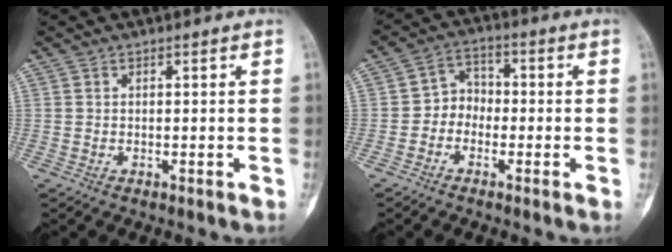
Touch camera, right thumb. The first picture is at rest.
{"total": 5.1, "force": [-1.6, 4.3, 2.2], "torque": [-0.006, 0.026, -0.045]}